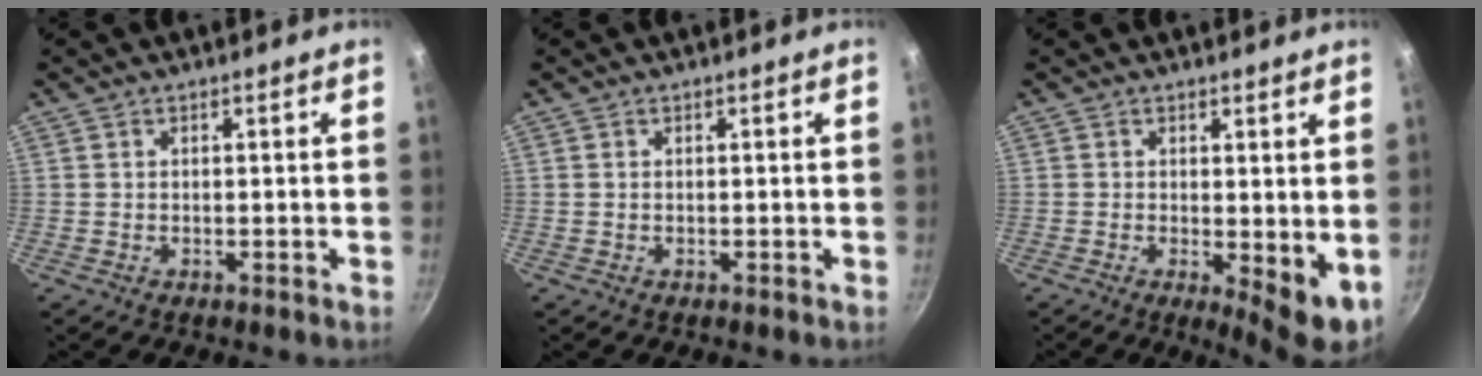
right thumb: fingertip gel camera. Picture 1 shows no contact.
{"total": 0.0}
{"total": 6.3, "force": [0.2, 2.4, 5.8], "torque": [-0.073, -0.013, 0.007]}